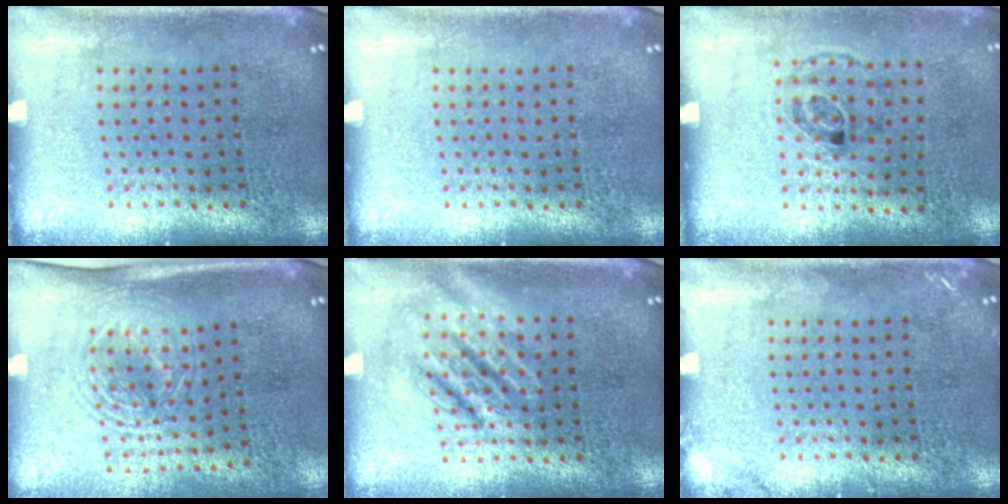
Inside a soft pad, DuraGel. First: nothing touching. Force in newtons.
{"total": 0.0}
{"total": 1.2, "press": 0.7, "slide": 0.9}
{"total": 1.7, "press": 1.3, "slide": 1.0}
{"total": 2.8, "press": 2.8, "slide": 0.3}
{"total": 0.8, "press": 0.8, "slide": 0.1}